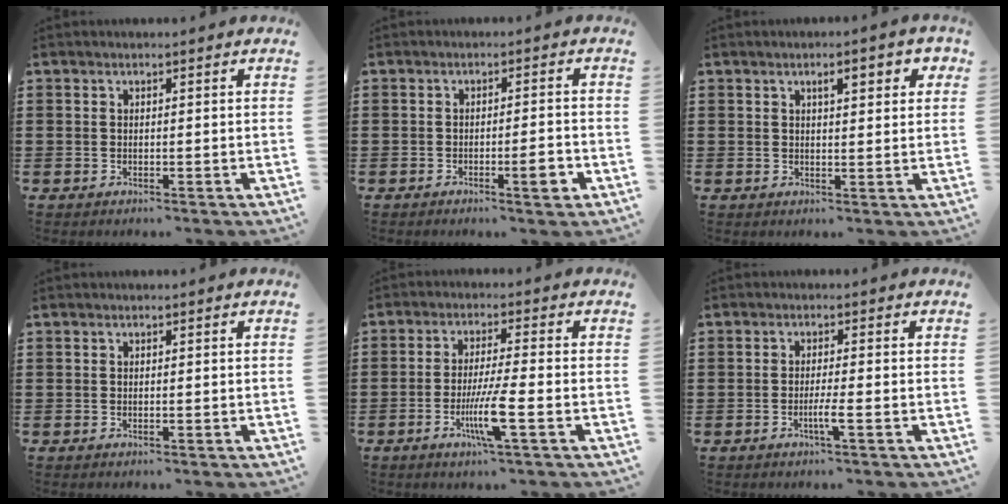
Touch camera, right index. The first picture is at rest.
{"total": 3.9, "force": [-1.7, 0.5, 3.4], "torque": [-0.054, -0.002, -0.030]}
{"total": 3.2, "force": [1.3, 1.0, 2.8], "torque": [-0.043, 0.000, 0.015]}
{"total": 0.0}
{"total": 7.6, "force": [-2.7, 0.2, 7.0], "torque": [-0.143, -0.022, -0.053]}
{"total": 3.0, "force": [-1.2, 0.0, 2.7], "torque": [-0.046, -0.004, -0.023]}